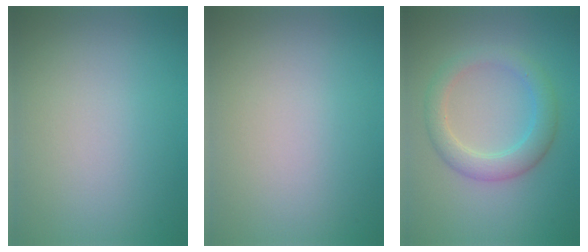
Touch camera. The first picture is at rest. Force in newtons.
{"total": 0.0}
{"total": 3.5, "press": 3.5, "slide": 0.2}